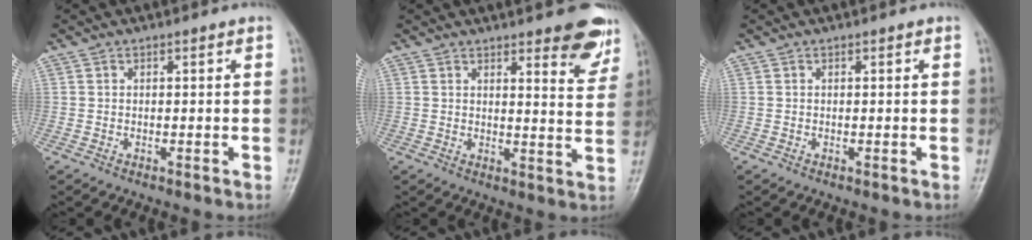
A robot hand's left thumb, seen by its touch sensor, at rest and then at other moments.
{"total": 9.5, "force": [6.5, 2.9, 6.4], "torque": [-0.045, -0.038, 0.073]}
{"total": 0.0}